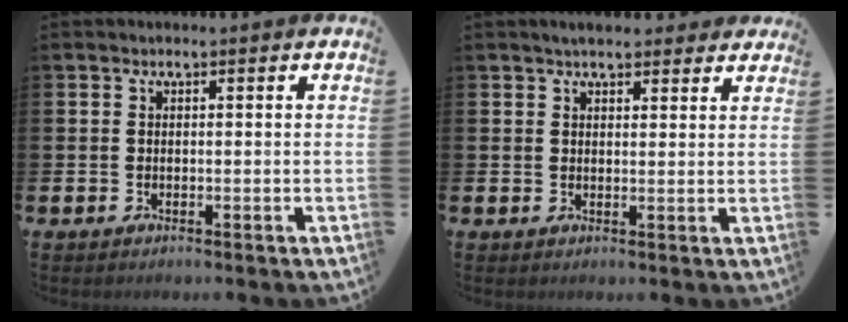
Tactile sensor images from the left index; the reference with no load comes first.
{"total": 3.3, "force": [3.0, 0.9, 0.8], "torque": [-0.022, -0.004, 0.055]}